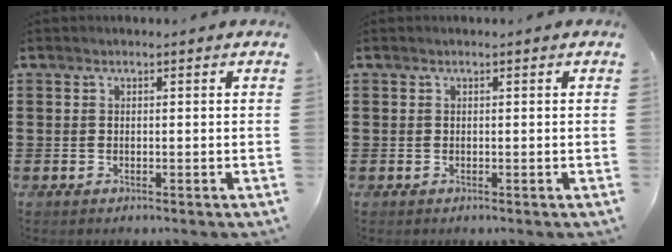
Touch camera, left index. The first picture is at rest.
{"total": 0.0}